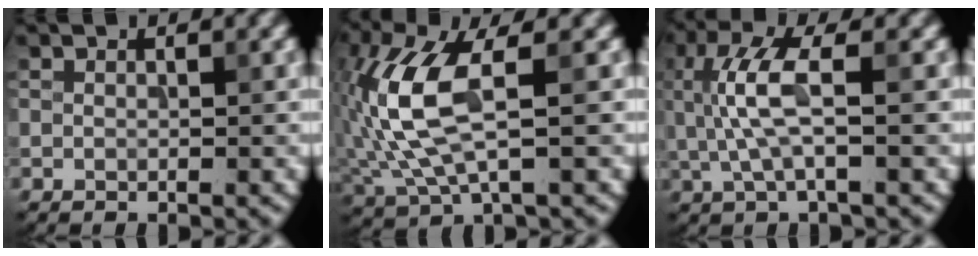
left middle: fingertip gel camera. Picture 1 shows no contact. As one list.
[{"total": 7.7, "force": [0.6, 3.1, 7.1], "torque": [-0.174, -0.002, 0.015]}, {"total": 4.9, "force": [0.5, 1.4, 4.7], "torque": [-0.111, 0.003, 0.009]}]